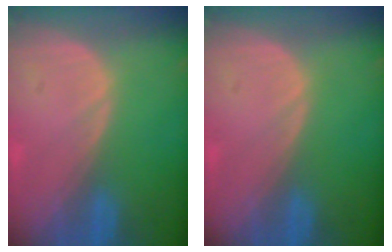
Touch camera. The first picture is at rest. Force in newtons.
{"total": 0.0}